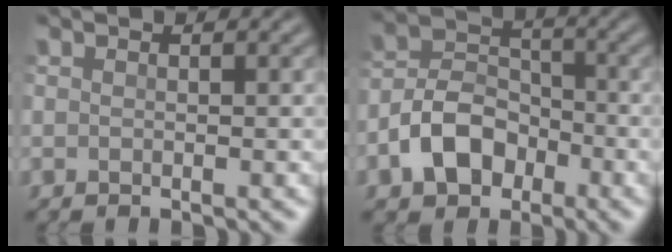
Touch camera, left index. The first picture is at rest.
{"total": 5.8, "force": [-2.7, 4.0, 3.1], "torque": [-0.052, 0.003, -0.058]}